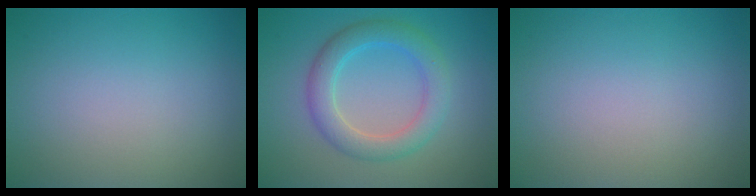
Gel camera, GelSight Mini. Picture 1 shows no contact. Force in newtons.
{"total": 4.2, "press": 4.2, "slide": 0.2}
{"total": 0.0}